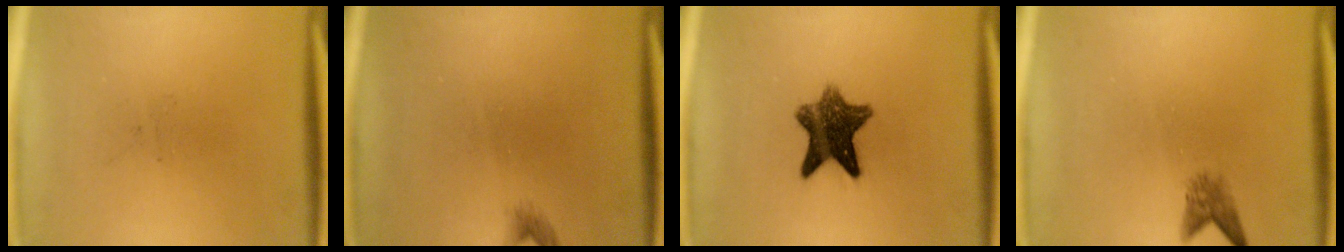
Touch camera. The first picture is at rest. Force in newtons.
{"total": 0.9}
{"total": 9.3}
{"total": 2.0}